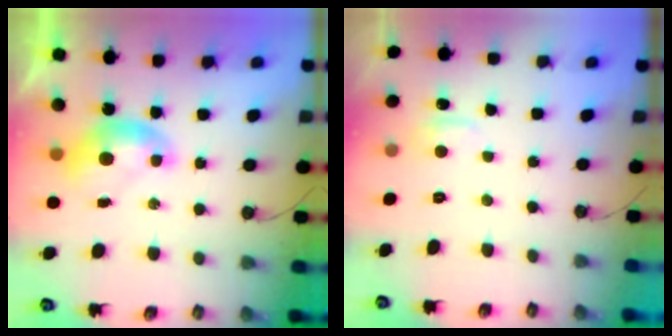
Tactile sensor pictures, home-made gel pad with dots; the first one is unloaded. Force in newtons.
{"total": 1.3, "press": 1.0, "slide": 0.7}